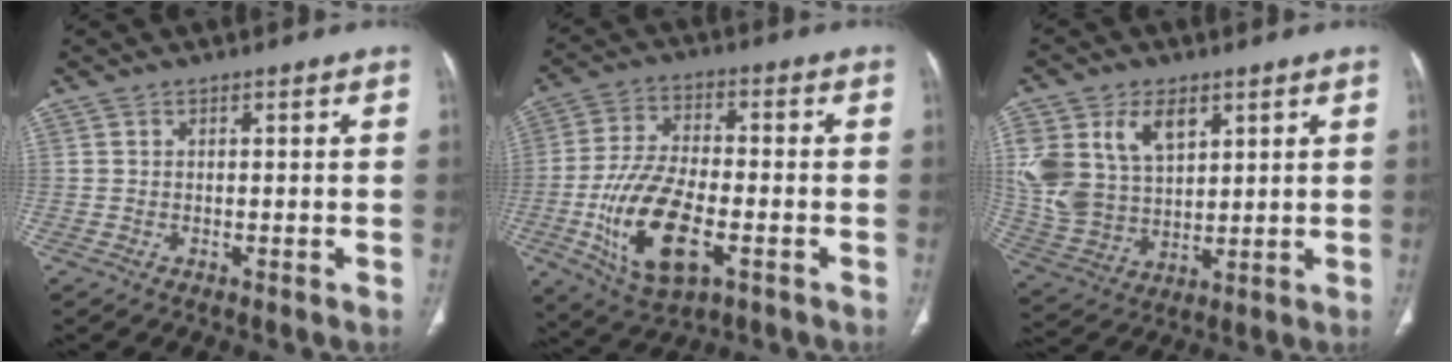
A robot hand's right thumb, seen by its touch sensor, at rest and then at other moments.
{"total": 16.3, "force": [-5.0, 7.8, 13.4], "torque": [-0.258, 0.006, -0.084]}
{"total": 16.2, "force": [6.3, 10.9, 10.3], "torque": [-0.204, -0.015, 0.139]}